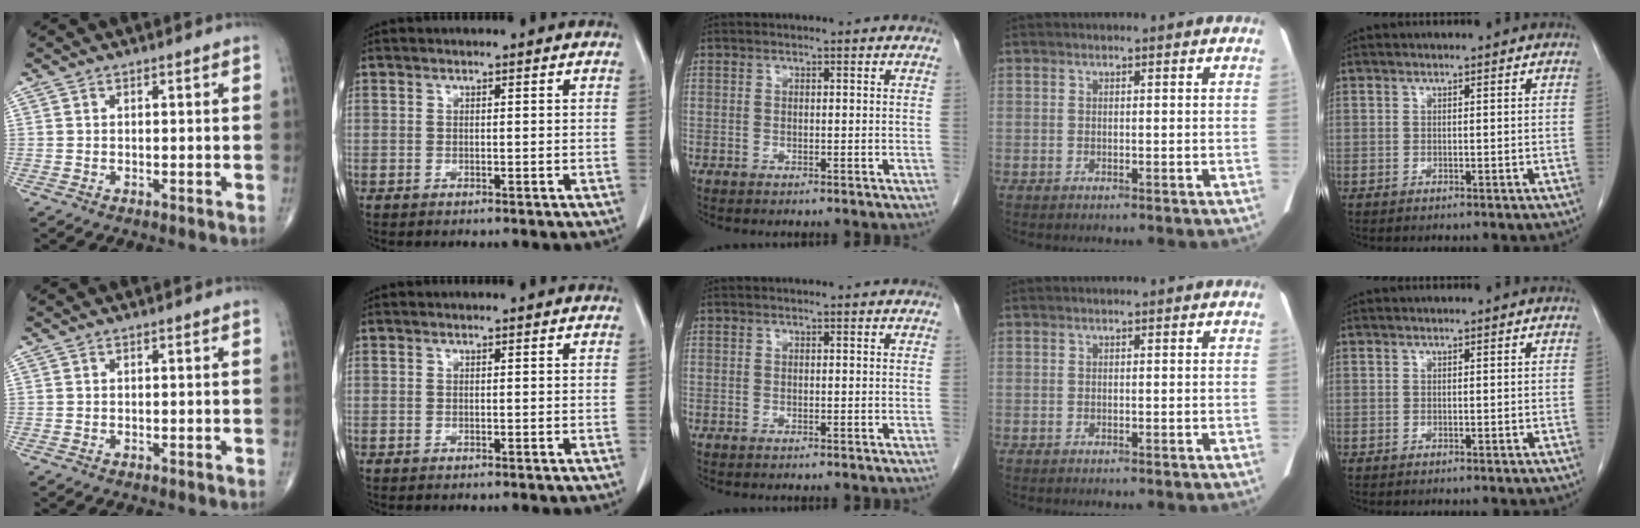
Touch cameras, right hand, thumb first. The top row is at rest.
{}